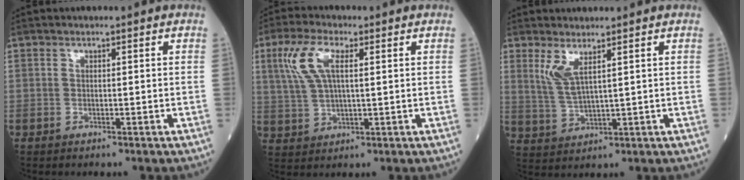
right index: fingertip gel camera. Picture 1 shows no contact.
{"total": 7.5, "force": [2.7, 2.5, 6.5], "torque": [-0.156, 0.015, 0.058]}
{"total": 4.4, "force": [2.4, 0.4, 3.7], "torque": [-0.088, -0.011, 0.060]}